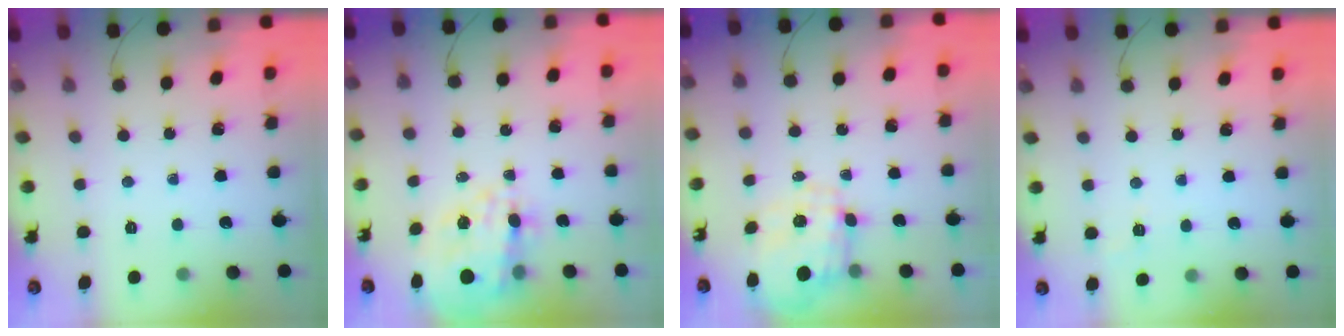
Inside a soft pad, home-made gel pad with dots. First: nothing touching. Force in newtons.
{"total": 15.8, "press": 15.3, "slide": 3.8}
{"total": 3.6, "press": 3.3, "slide": 1.5}
{"total": 3.1, "press": 2.7, "slide": 1.5}